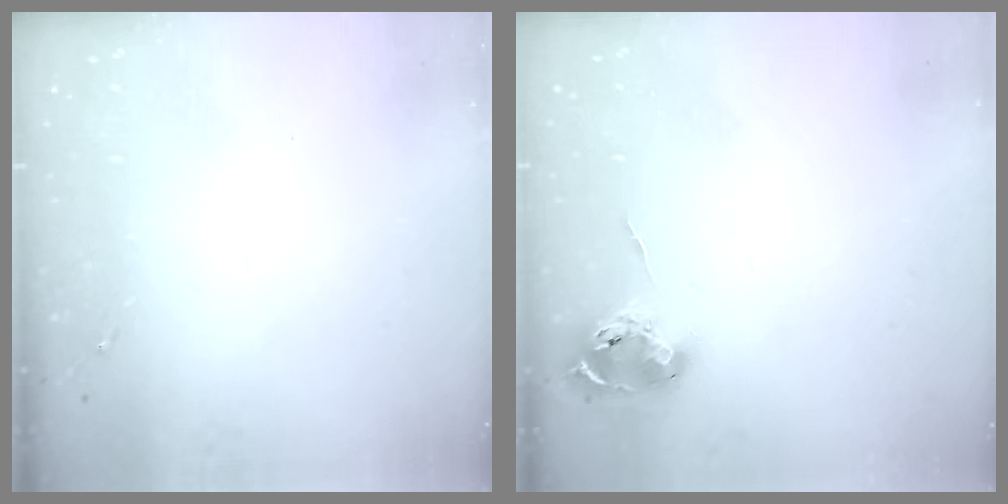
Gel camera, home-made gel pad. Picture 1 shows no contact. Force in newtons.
{"total": 7.7, "press": 7.7, "slide": 0.7}